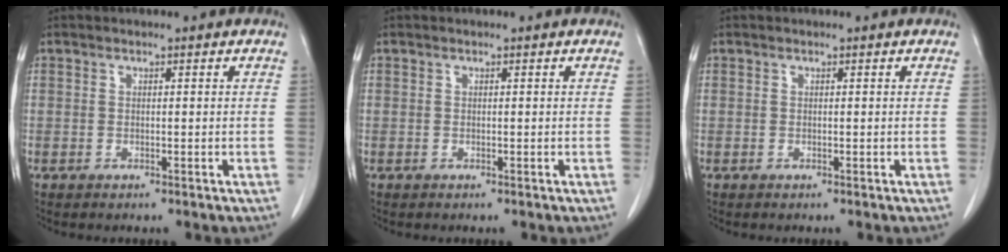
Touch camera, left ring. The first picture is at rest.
{"total": 0.0}
{"total": 0.0}